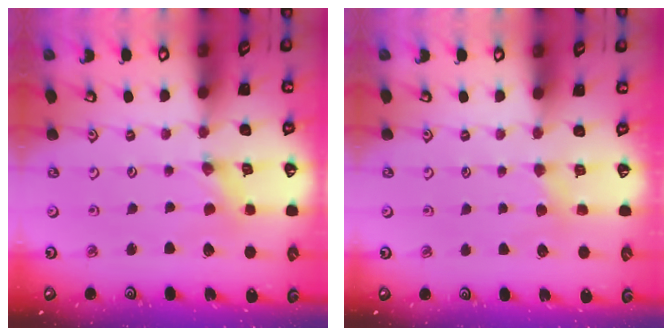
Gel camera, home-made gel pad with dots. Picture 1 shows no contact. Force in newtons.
{"total": 2.1, "press": 2.0, "slide": 0.4}